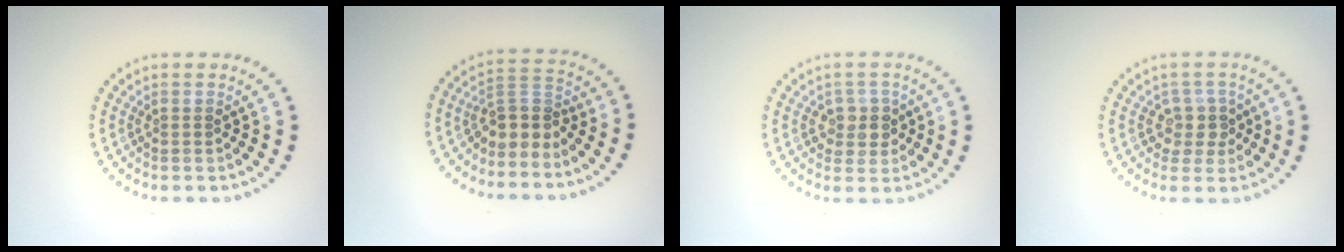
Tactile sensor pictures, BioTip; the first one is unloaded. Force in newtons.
{"total": 2.7, "press": 2.0, "slide": 1.7}
{"total": 2.2, "press": 2.0, "slide": 0.8}
{"total": 2.3, "press": 2.0, "slide": 1.2}